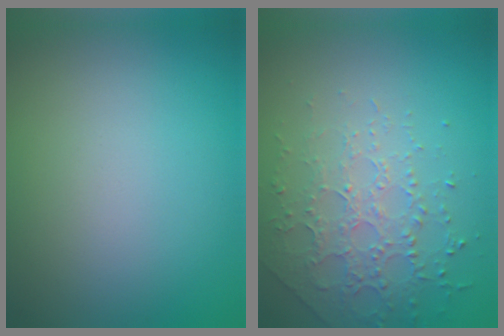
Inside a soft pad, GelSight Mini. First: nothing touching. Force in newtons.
{"total": 2.6, "press": 2.4, "slide": 1.1}